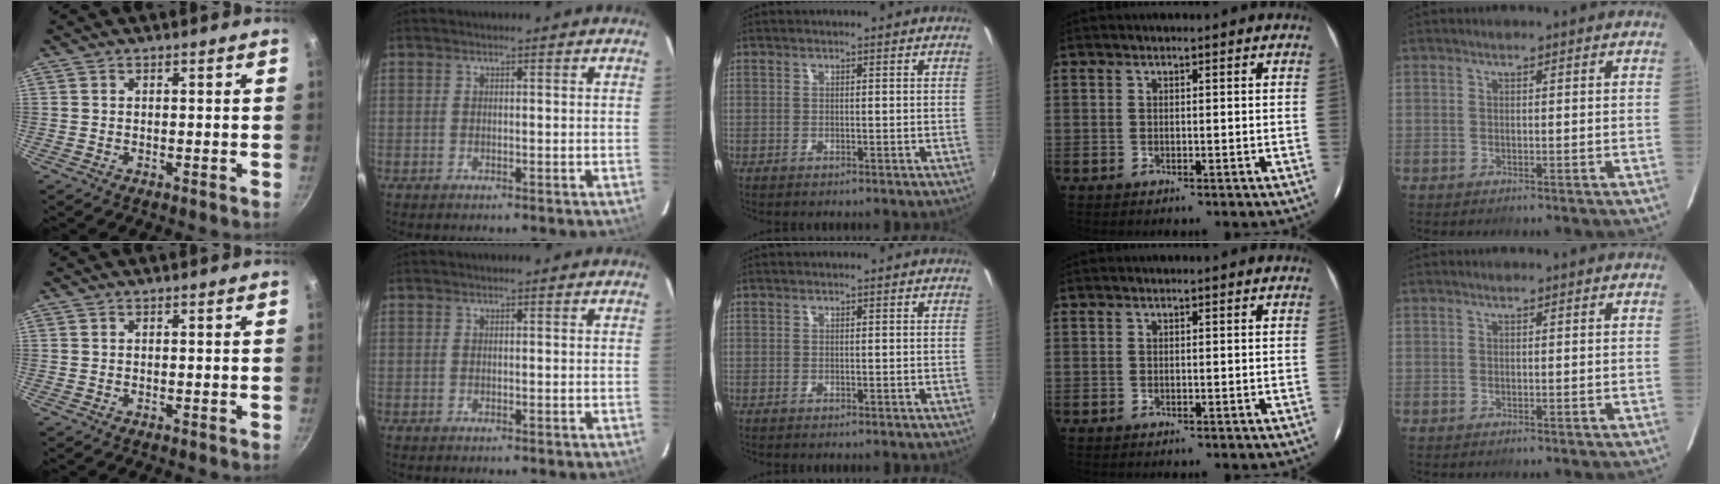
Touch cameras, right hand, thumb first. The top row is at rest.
{}